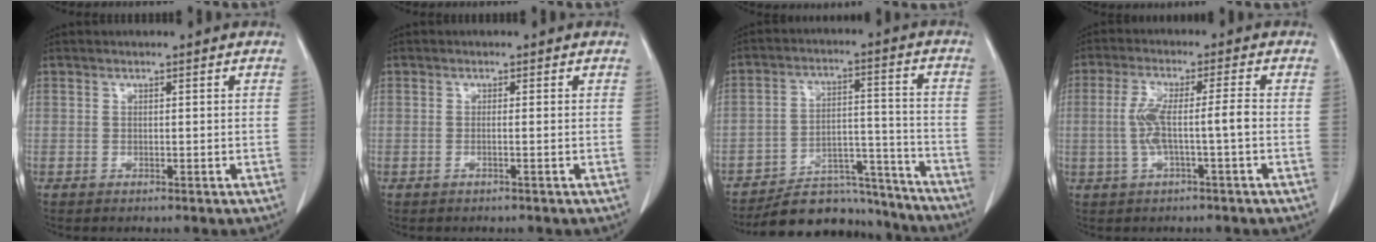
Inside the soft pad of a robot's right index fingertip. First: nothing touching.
{"total": 0.6, "force": [-0.2, -0.3, 0.4], "torque": [-0.001, 0.003, -0.009]}
{"total": 13.9, "force": [-13.2, 4.1, 1.2], "torque": [0.009, 0.057, -0.195]}
{"total": 6.3, "force": [-0.9, 0.2, 6.2], "torque": [-0.129, 0.015, -0.014]}